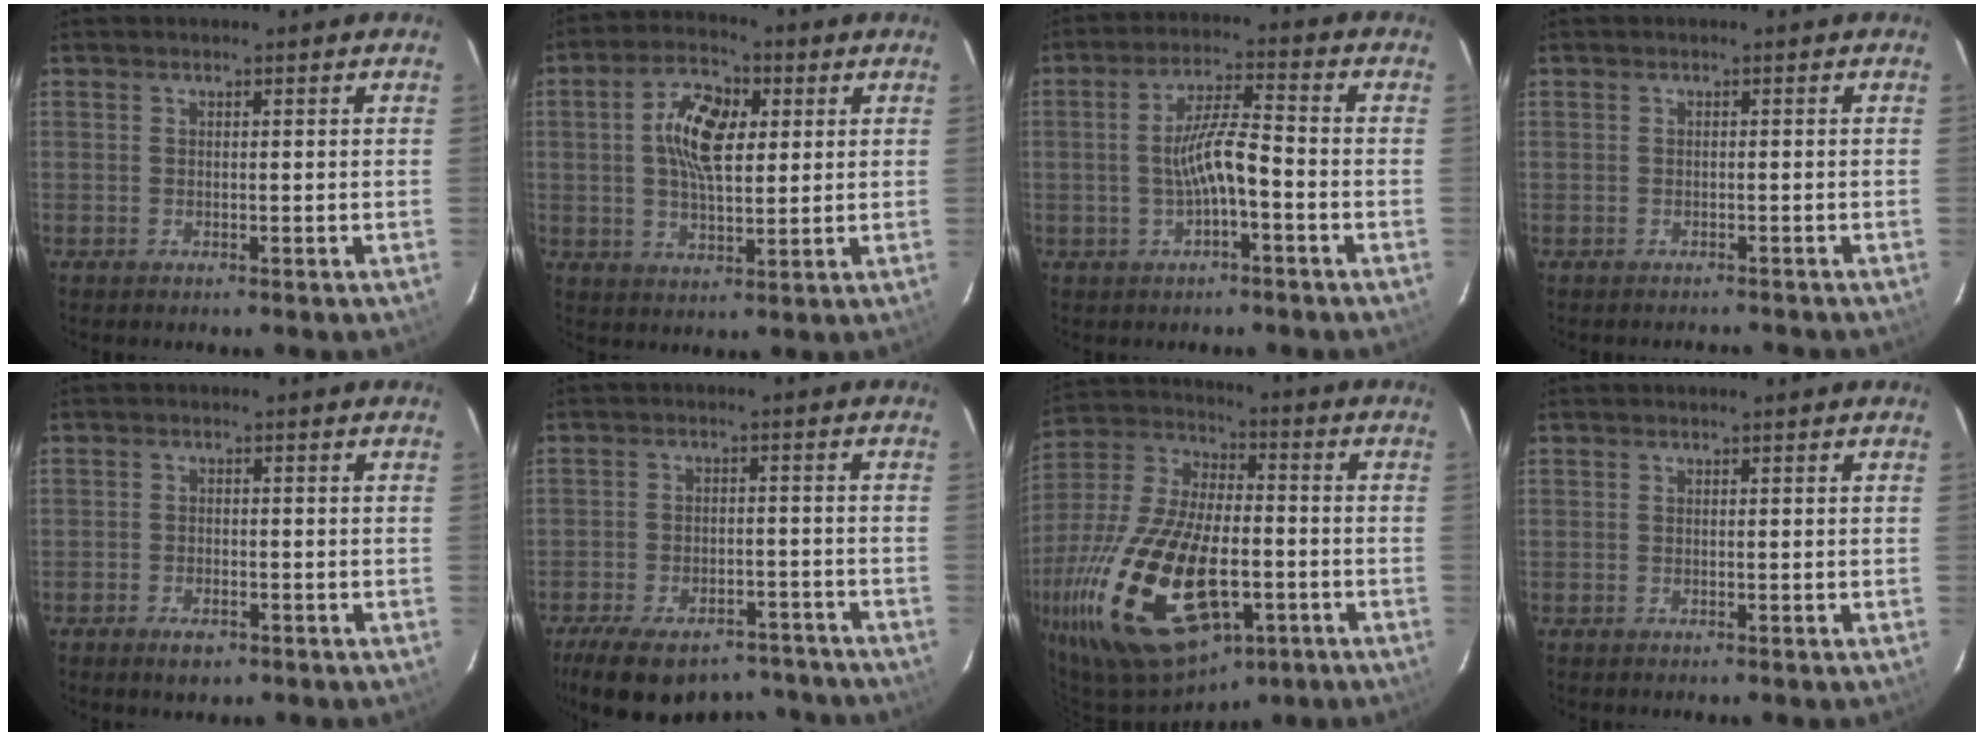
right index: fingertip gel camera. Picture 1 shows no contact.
{"total": 10.0, "force": [2.0, 5.1, 8.3], "torque": [-0.158, 0.020, 0.034]}
{"total": 6.9, "force": [-2.0, 1.1, 6.5], "torque": [-0.126, 0.010, -0.032]}
{"total": 2.2, "force": [-2.0, 1.0, 0.2], "torque": [0.000, 0.008, -0.027]}
{"total": 3.4, "force": [-2.4, 1.6, 1.8], "torque": [-0.043, -0.002, -0.043]}
{"total": 18.5, "force": [-14.6, 8.2, 7.8], "torque": [-0.169, 0.008, -0.195]}
{"total": 28.4, "force": [-11.5, 13.6, 22.1], "torque": [-0.468, -0.041, -0.187]}
{"total": 0.0}